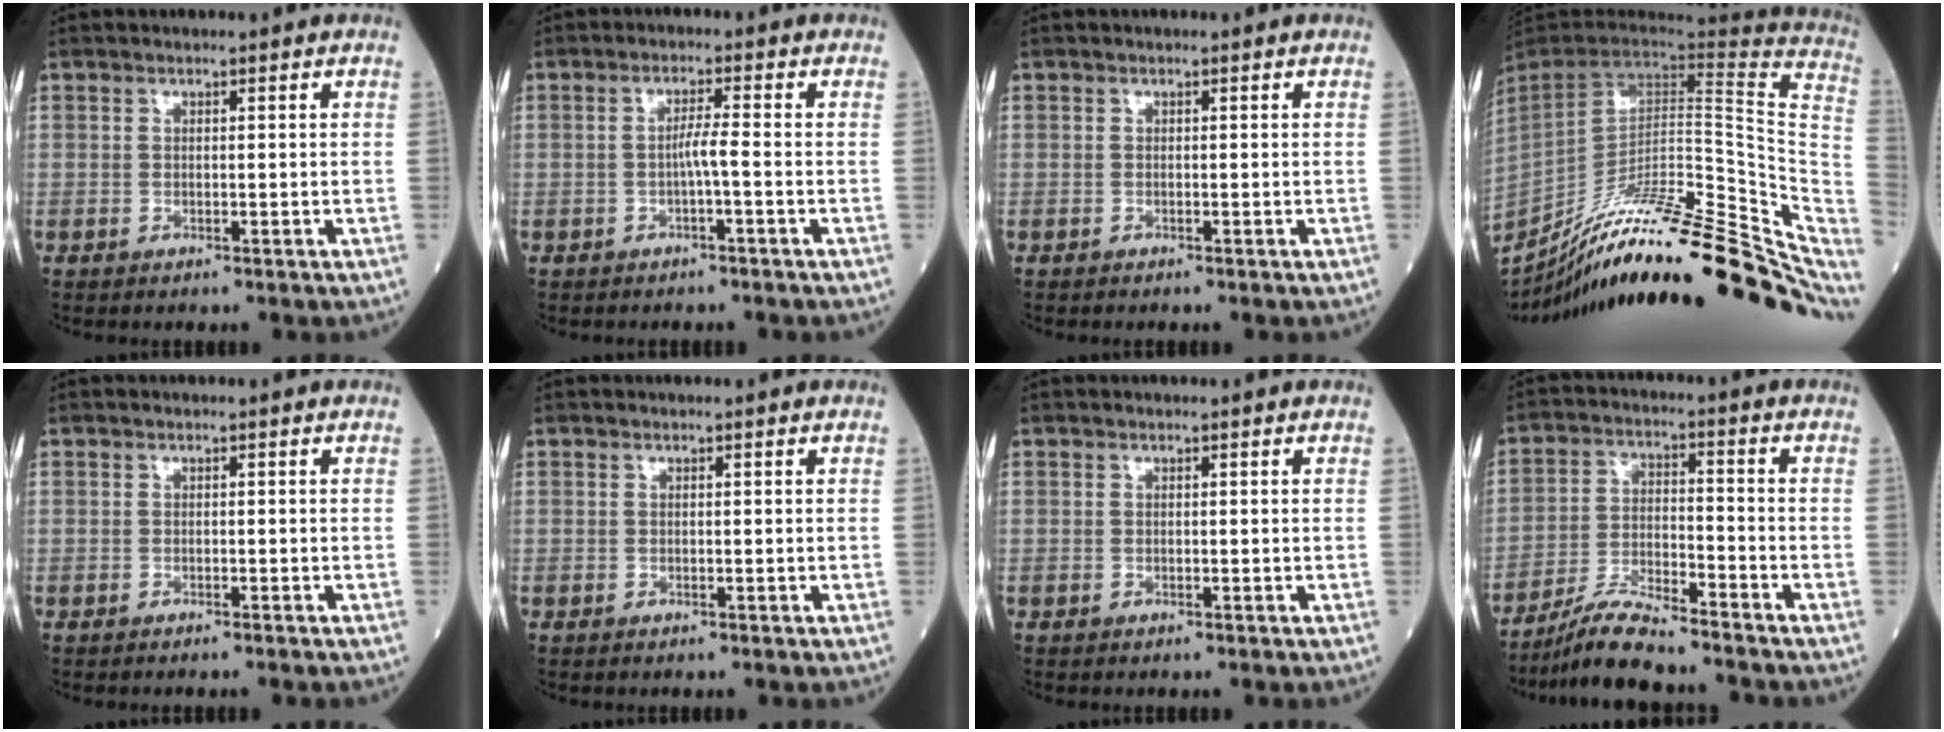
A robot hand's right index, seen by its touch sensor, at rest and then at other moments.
{"total": 2.4, "force": [-0.7, -0.4, 2.3], "torque": [-0.040, 0.001, -0.013]}
{"total": 0.0}
{"total": 34.1, "force": [-24.8, 6.0, 22.5], "torque": [-0.258, -0.026, -0.357]}
{"total": 1.2, "force": [-1.0, -0.1, 0.6], "torque": [-0.010, 0.000, -0.011]}
{"total": 0.0}
{"total": 0.0}
{"total": 8.8, "force": [-7.9, 0.4, 3.8], "torque": [-0.076, -0.013, -0.144]}